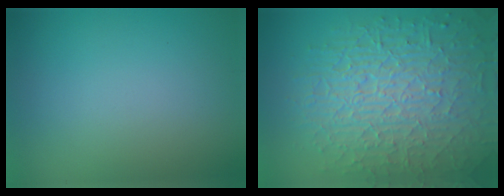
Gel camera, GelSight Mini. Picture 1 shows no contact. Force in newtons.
{"total": 10.3, "press": 6.8, "slide": 7.7}